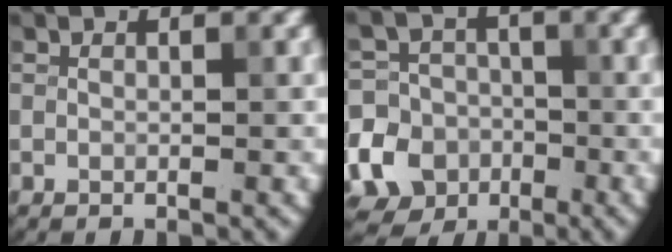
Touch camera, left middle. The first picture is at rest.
{"total": 15.9, "force": [-7.0, 13.8, 3.4], "torque": [-0.101, -0.035, -0.135]}